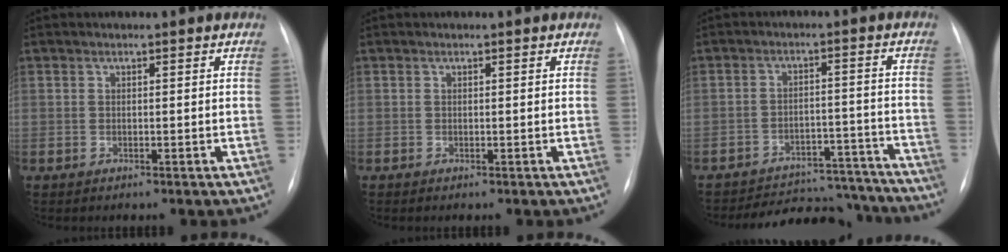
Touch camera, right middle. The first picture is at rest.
{"total": 0.0}
{"total": 15.8, "force": [-15.1, 4.2, 2.3], "torque": [-0.024, 0.028, -0.192]}